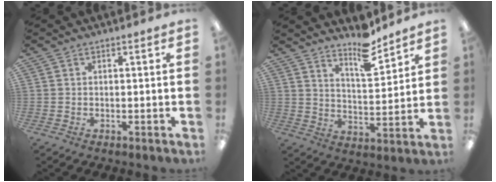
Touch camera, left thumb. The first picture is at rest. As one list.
[{"total": 10.0, "force": [8.4, 2.7, 4.8], "torque": [-0.061, -0.063, 0.144]}]